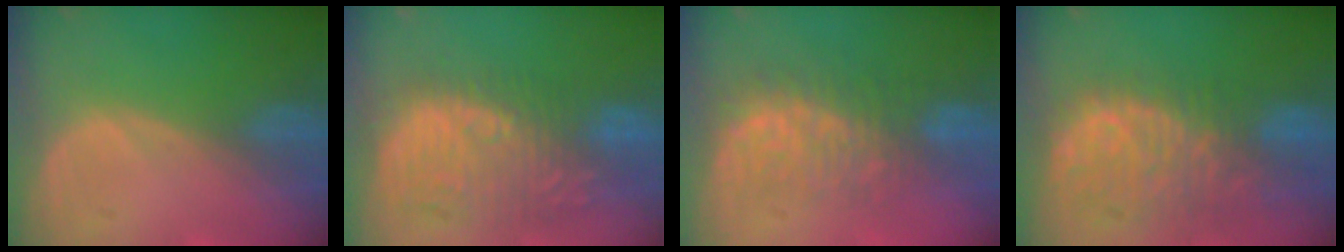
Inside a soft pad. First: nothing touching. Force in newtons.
{"total": 11.2, "press": 10.8, "slide": 3.1}
{"total": 7.6, "press": 7.5, "slide": 1.2}
{"total": 11.3, "press": 9.6, "slide": 5.8}